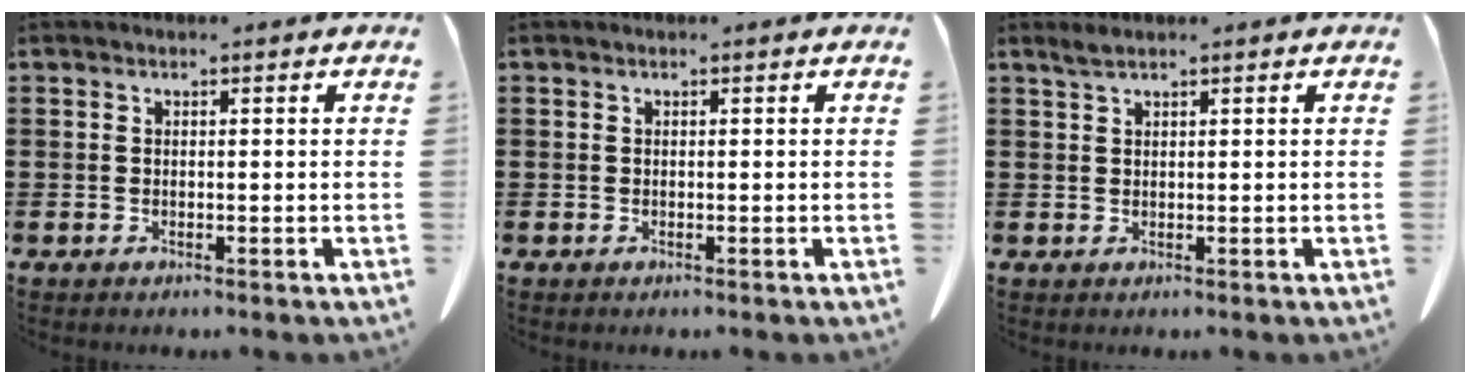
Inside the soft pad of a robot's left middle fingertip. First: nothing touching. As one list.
[{"total": 0.0}, {"total": 1.3, "force": [1.0, 0.1, 0.8], "torque": [-0.018, 0.000, 0.019]}]